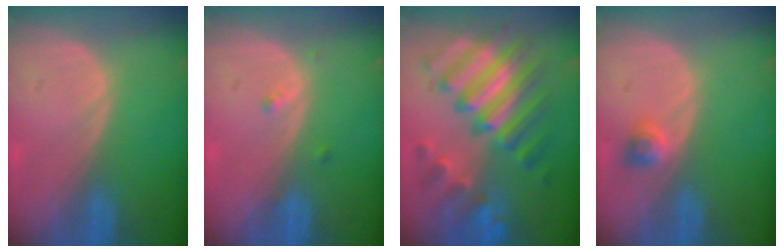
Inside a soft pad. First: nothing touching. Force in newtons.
{"total": 1.3, "press": 1.1, "slide": 0.7}
{"total": 11.6, "press": 11.6, "slide": 1.1}
{"total": 2.4, "press": 2.0, "slide": 1.3}